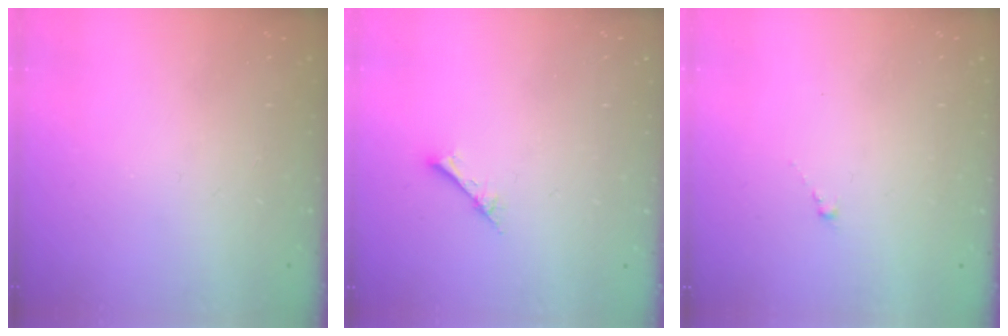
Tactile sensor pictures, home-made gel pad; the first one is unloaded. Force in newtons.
{"total": 2.4, "press": 2.4, "slide": 0.3}
{"total": 0.0}